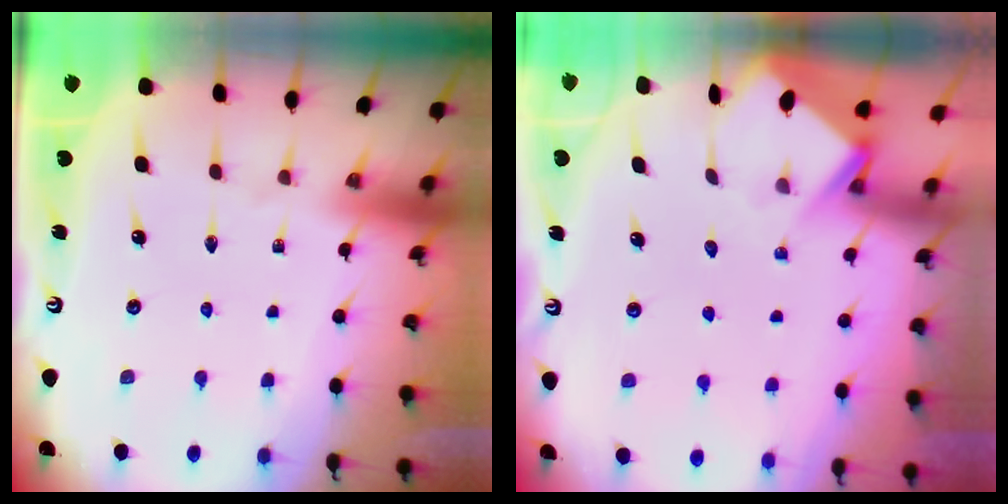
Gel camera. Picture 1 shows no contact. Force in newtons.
{"total": 3.8, "press": 3.8, "slide": 0.1}